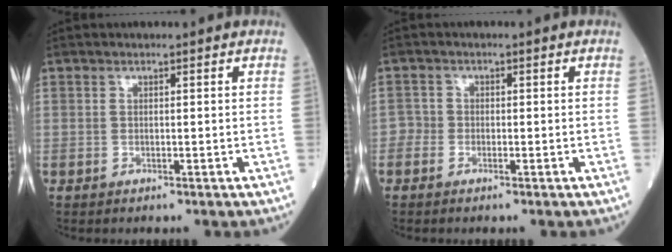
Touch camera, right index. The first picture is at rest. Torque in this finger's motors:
{"motor_torque": [0.35, -0.35, 0.16, 0.06]}